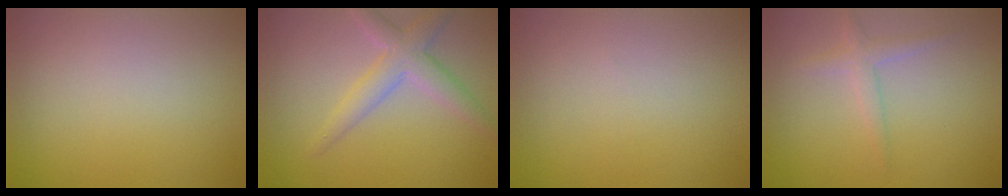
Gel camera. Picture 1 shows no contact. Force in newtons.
{"total": 3.4, "press": 3.4, "slide": 0.2}
{"total": 0.0}
{"total": 1.6, "press": 1.6, "slide": 0.0}